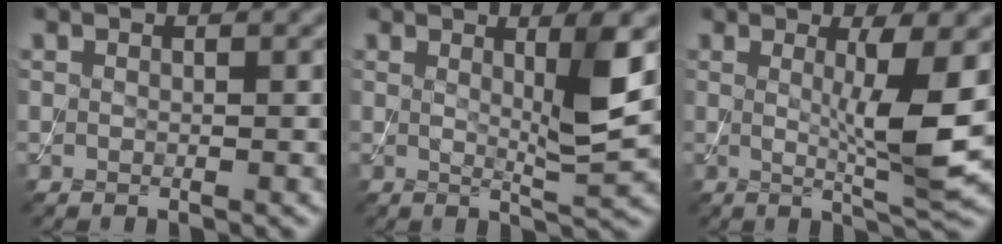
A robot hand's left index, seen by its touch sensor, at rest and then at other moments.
{"total": 4.2, "force": [1.3, 0.5, 3.9], "torque": [-0.062, -0.013, 0.023]}
{"total": 5.4, "force": [0.5, 0.7, 5.3], "torque": [-0.085, -0.014, 0.011]}